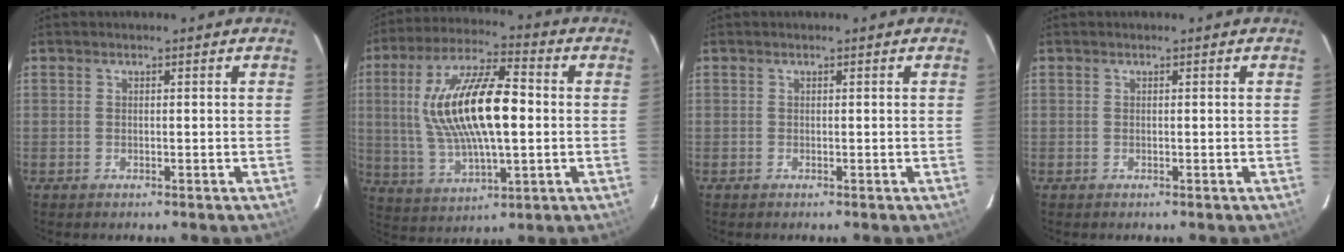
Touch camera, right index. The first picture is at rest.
{"total": 18.7, "force": [1.5, 6.7, 17.5], "torque": [-0.335, 0.012, 0.033]}
{"total": 0.0}
{"total": 0.0}